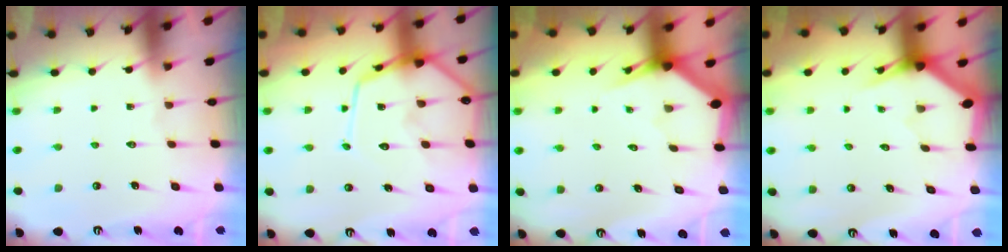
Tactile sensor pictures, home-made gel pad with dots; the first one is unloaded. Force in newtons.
{"total": 13.6, "press": 13.6, "slide": 1.2}
{"total": 2.8, "press": 2.8, "slide": 0.2}
{"total": 3.0, "press": 3.0, "slide": 0.1}